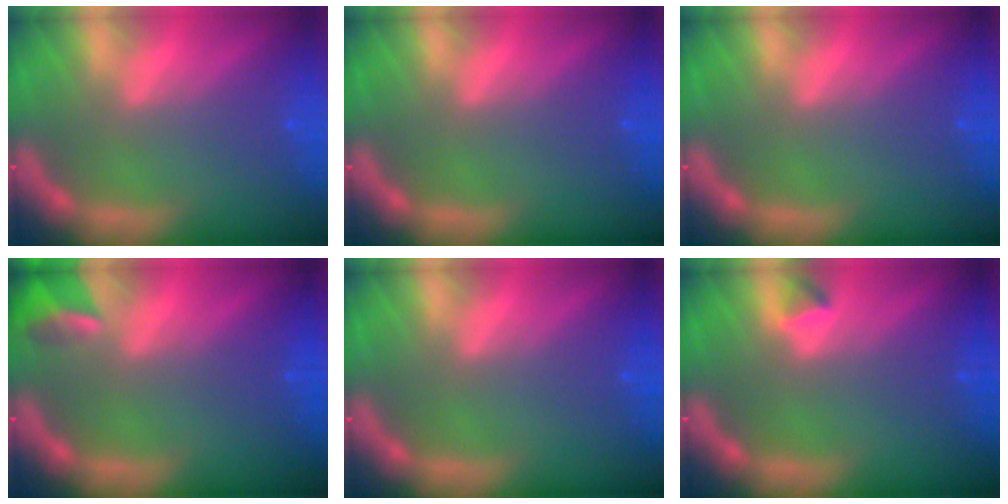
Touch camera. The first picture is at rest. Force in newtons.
{"total": 0.0}
{"total": 0.0}
{"total": 2.9}
{"total": 0.0}
{"total": 0.9}